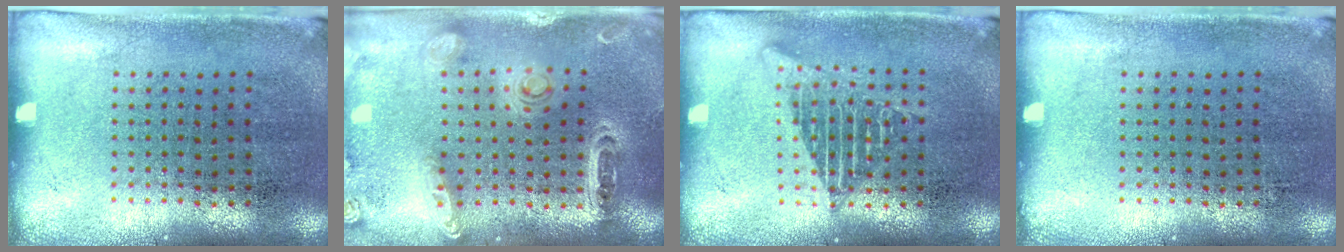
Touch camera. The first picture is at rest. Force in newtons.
{"total": 1.4, "press": 1.3, "slide": 0.2}
{"total": 2.6, "press": 2.5, "slide": 0.3}
{"total": 0.0}